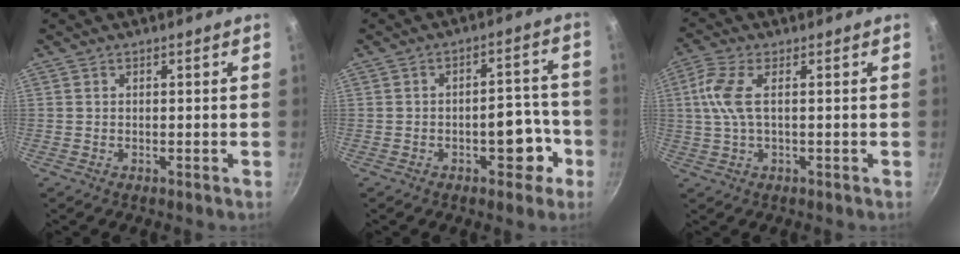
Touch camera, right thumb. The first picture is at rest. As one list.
[{"total": 8.0, "force": [-3.2, 4.4, 5.8], "torque": [-0.034, 0.041, -0.036]}, {"total": 6.4, "force": [0.6, 2.3, 6.0], "torque": [-0.143, 0.010, 0.009]}]